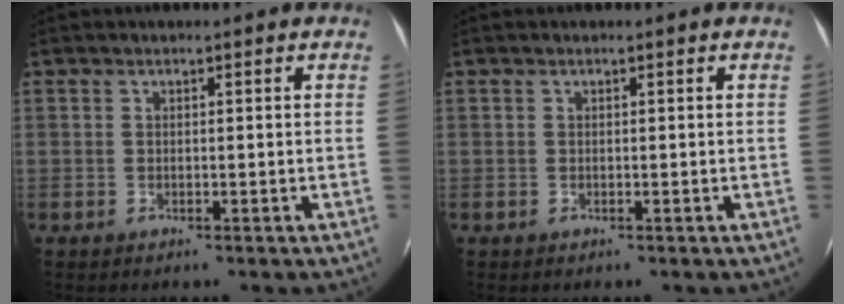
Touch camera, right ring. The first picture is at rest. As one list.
[{"total": 0.0}]